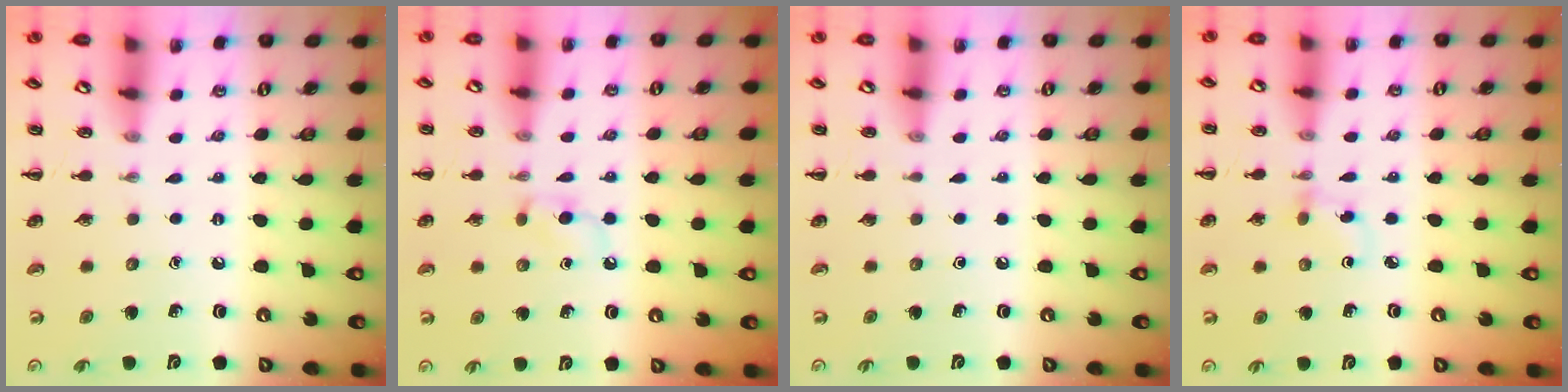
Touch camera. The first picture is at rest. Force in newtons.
{"total": 3.5, "press": 3.1, "slide": 1.6}
{"total": 0.0}
{"total": 2.8, "press": 2.5, "slide": 1.2}